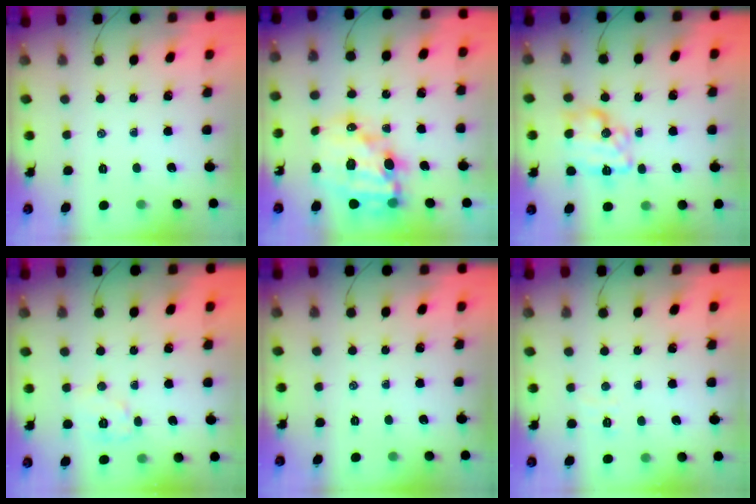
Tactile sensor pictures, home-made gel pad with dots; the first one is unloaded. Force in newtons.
{"total": 17.8, "press": 17.4, "slide": 4.0}
{"total": 13.1, "press": 13.1, "slide": 0.4}
{"total": 7.5, "press": 7.5, "slide": 0.3}
{"total": 0.0}
{"total": 3.6, "press": 3.4, "slide": 0.9}